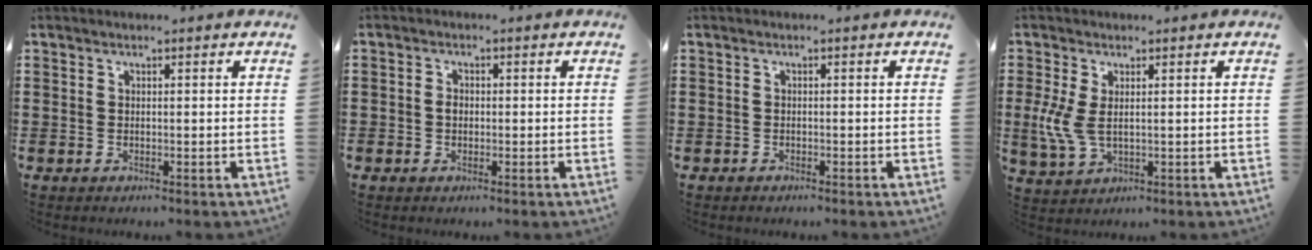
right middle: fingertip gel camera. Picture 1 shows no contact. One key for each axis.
{"total": 1.2, "fx": -0.3, "fy": 1.1, "fz": 0.2, "tx": -0.006, "ty": 0.003, "tz": -0.007}
{"total": 0.7, "fx": -0.6, "fy": 0.4, "fz": 0.1, "tx": -0.002, "ty": 0.001, "tz": -0.015}
{"total": 5.7, "fx": 0.4, "fy": 3.2, "fz": 4.6, "tx": -0.127, "ty": -0.005, "tz": 0.000}